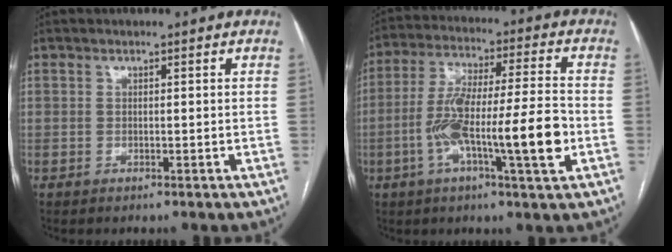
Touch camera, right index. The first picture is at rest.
{"total": 15.2, "force": [-4.0, 1.3, 14.6], "torque": [-0.263, 0.007, -0.070]}